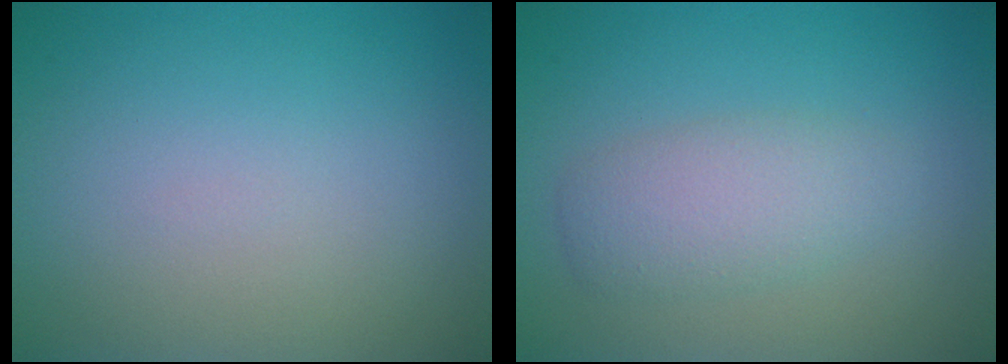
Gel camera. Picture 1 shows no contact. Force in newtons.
{"total": 3.2, "press": 3.2, "slide": 0.1}